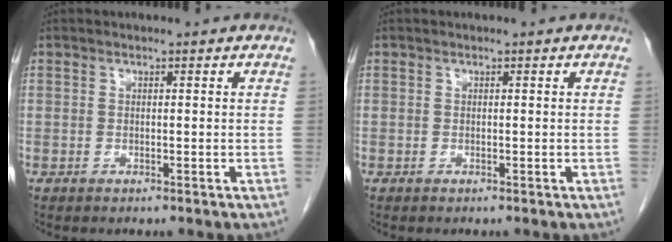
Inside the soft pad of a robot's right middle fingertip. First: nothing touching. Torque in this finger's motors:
{"motor_torque": [0.21, -0.01, 0.05, 0.00]}